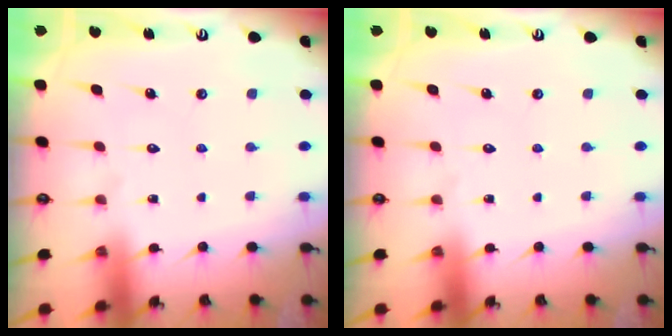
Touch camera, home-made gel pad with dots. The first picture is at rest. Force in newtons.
{"total": 0.0}